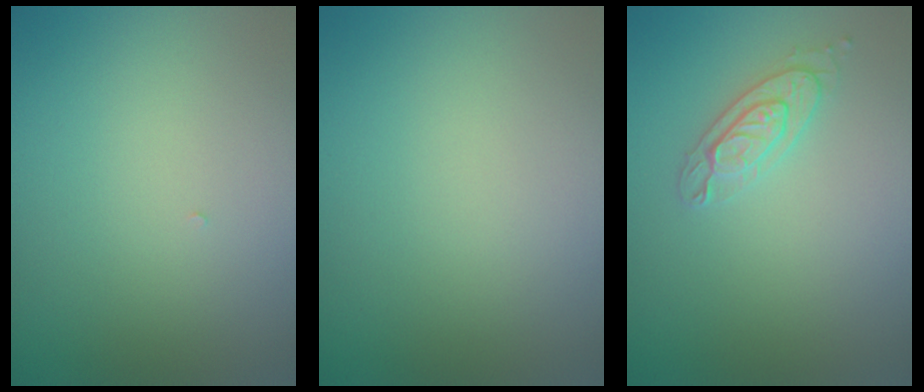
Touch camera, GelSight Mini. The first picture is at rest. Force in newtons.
{"total": 0.0}
{"total": 2.2, "press": 2.2, "slide": 0.3}